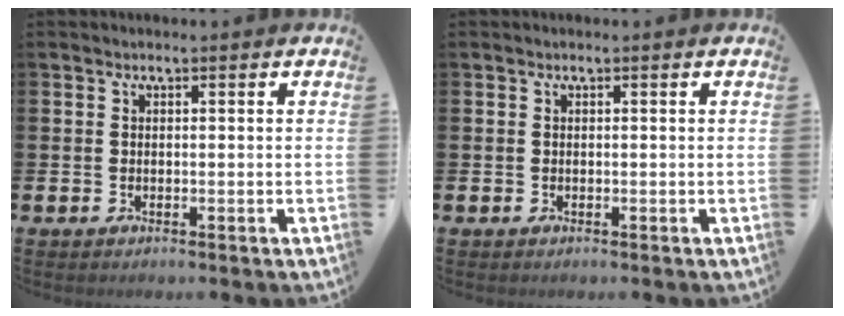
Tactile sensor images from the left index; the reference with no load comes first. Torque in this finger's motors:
{"motor_torque": [-0.04, -0.01, 0.01, 0.00]}